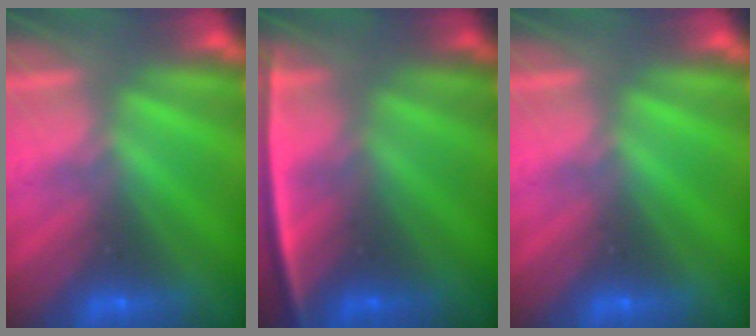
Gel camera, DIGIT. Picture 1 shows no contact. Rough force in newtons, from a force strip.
{"total": 2.4}
{"total": 0.0}